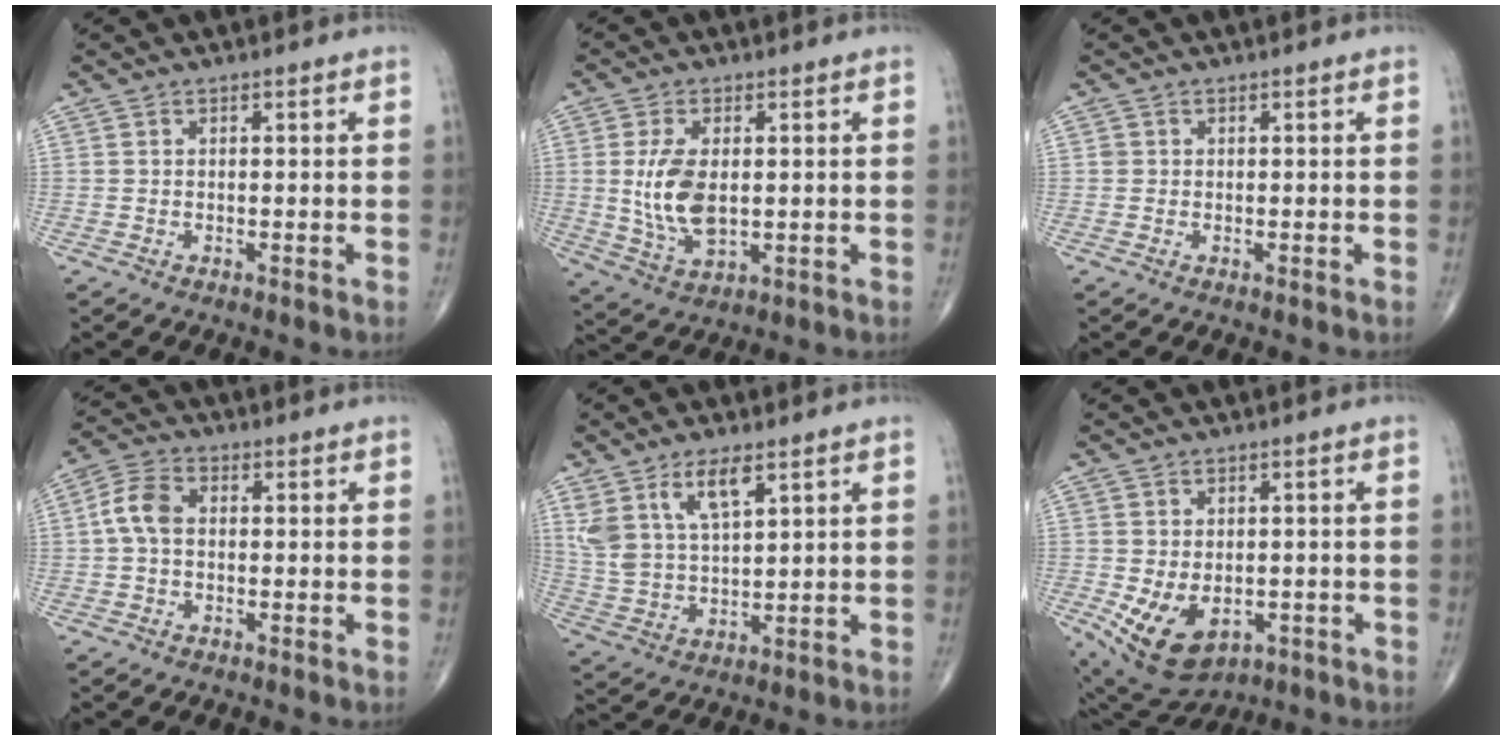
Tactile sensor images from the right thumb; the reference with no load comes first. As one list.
[{"total": 9.8, "force": [0.6, 5.1, 8.3], "torque": [-0.166, -0.013, 0.021]}, {"total": 0.8, "force": [0.1, 0.7, 0.2], "torque": [0.002, 0.002, 0.001]}, {"total": 6.0, "force": [0.2, 4.1, 4.4], "torque": [-0.088, 0.019, -0.005]}, {"total": 9.5, "force": [5.3, 3.9, 6.8], "torque": [-0.132, -0.021, 0.113]}, {"total": 10.5, "force": [-2.9, 6.8, 7.3], "torque": [-0.117, -0.003, -0.027]}]